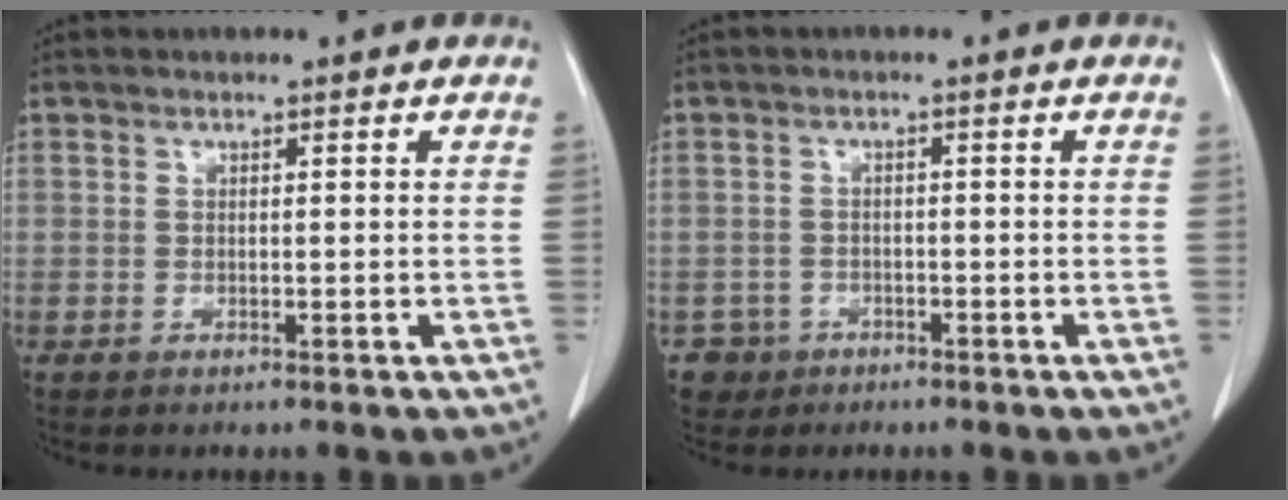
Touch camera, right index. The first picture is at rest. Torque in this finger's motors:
{"motor_torque": [-0.17, -0.01, -0.47, -0.21]}